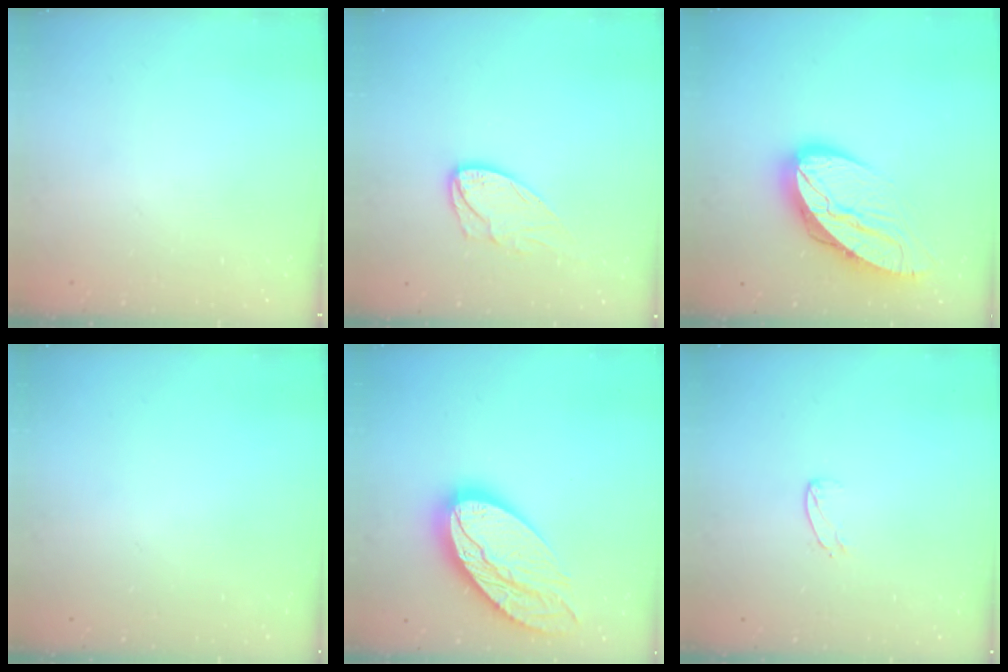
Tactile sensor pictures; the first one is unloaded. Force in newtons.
{"total": 9.3, "press": 9.3, "slide": 0.5}
{"total": 14.8, "press": 14.7, "slide": 1.3}
{"total": 0.0}
{"total": 21.4, "press": 21.3, "slide": 1.8}
{"total": 4.0, "press": 4.0, "slide": 0.2}